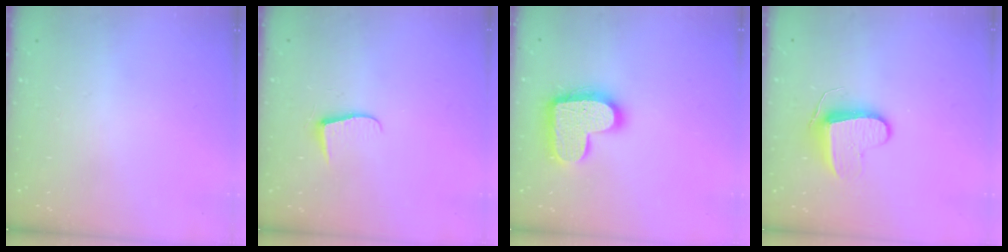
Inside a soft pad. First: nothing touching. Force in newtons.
{"total": 5.9, "press": 5.9, "slide": 0.6}
{"total": 17.4, "press": 17.4, "slide": 0.9}
{"total": 9.0, "press": 9.0, "slide": 0.6}